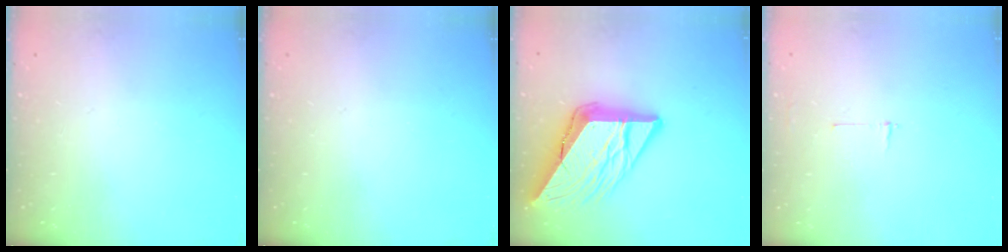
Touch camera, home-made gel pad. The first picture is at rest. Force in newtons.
{"total": 0.0}
{"total": 17.8, "press": 17.7, "slide": 2.2}
{"total": 2.7, "press": 2.7, "slide": 0.3}